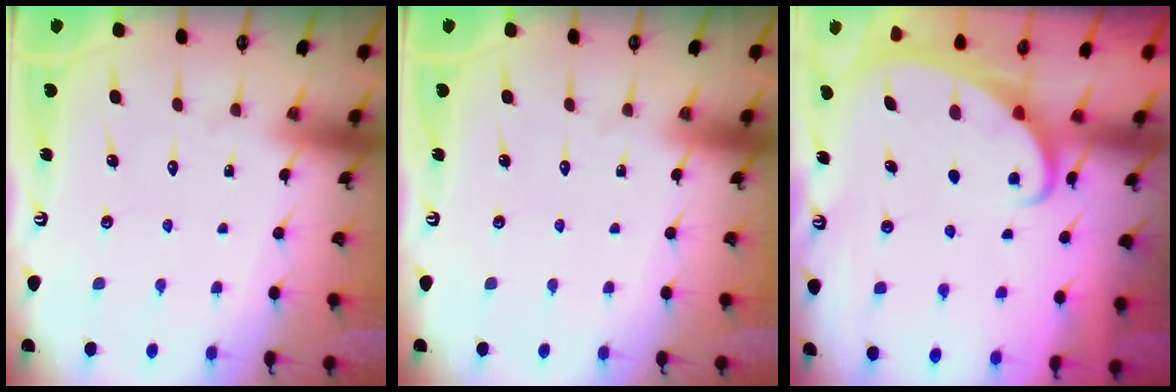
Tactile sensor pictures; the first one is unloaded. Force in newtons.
{"total": 0.0}
{"total": 2.2, "press": 2.2, "slide": 0.3}